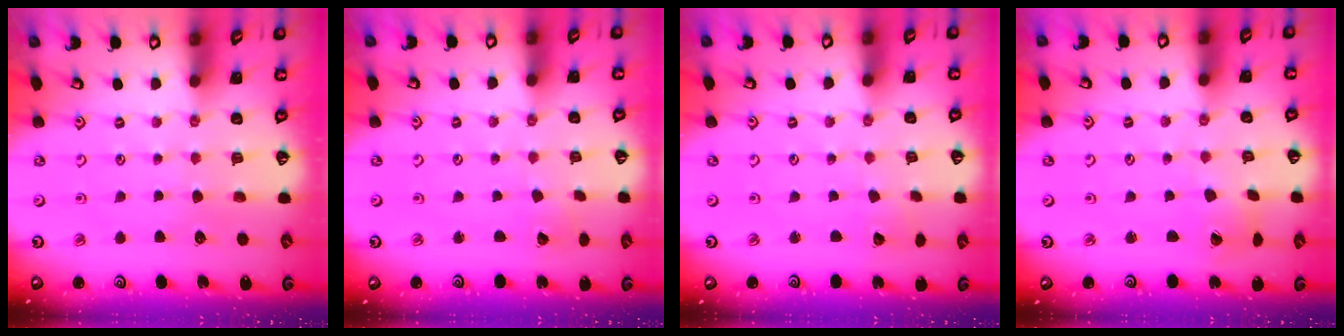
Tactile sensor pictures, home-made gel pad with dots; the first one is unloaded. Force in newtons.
{"total": 2.3, "press": 2.3, "slide": 0.3}
{"total": 2.0, "press": 2.0, "slide": 0.2}
{"total": 2.0, "press": 2.0, "slide": 0.3}